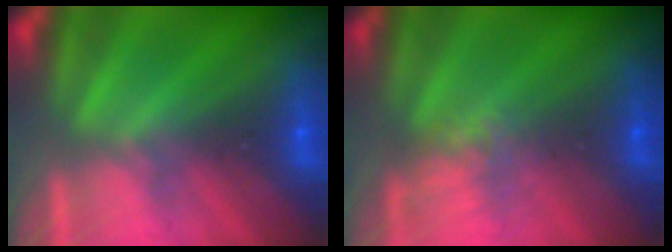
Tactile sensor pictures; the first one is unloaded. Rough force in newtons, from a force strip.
{"total": 2.2}